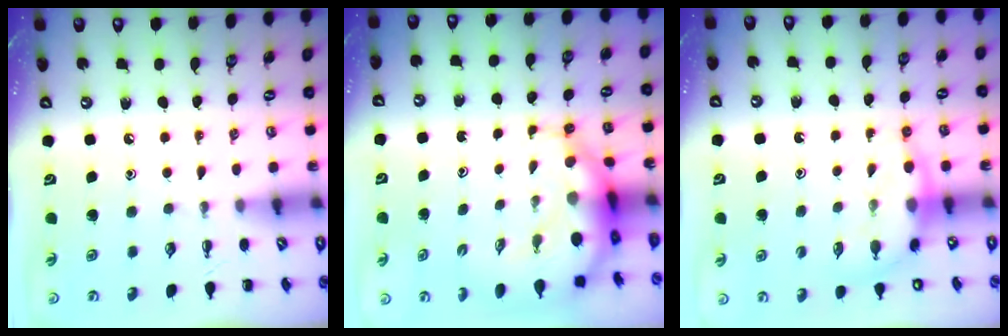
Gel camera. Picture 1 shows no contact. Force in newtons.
{"total": 9.2, "press": 8.8, "slide": 2.8}
{"total": 7.5, "press": 7.5, "slide": 0.8}